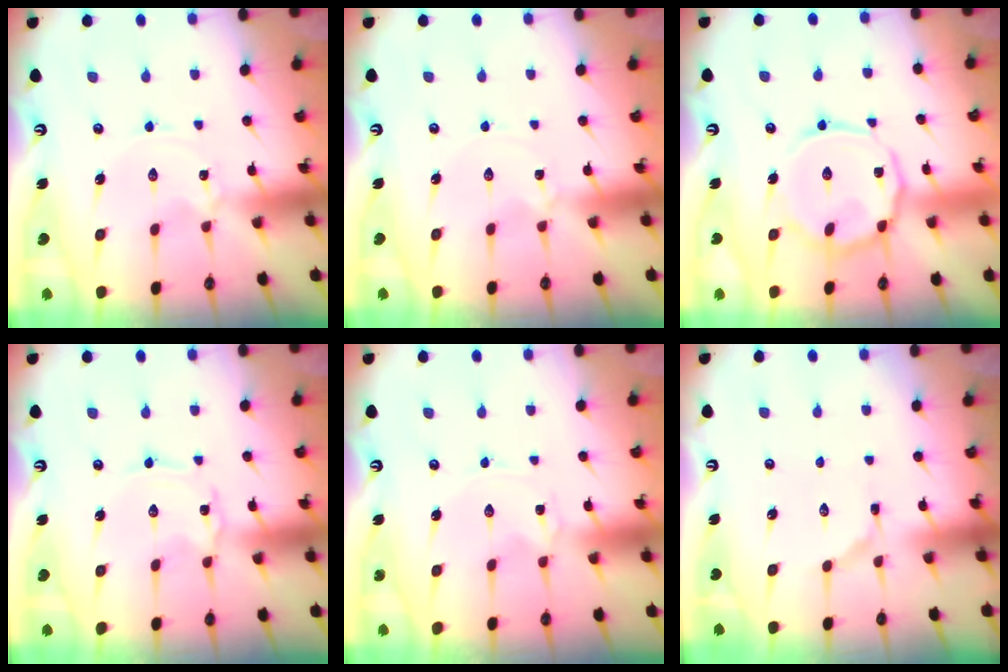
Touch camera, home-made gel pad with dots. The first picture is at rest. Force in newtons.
{"total": 0.0}
{"total": 13.3, "press": 13.3, "slide": 1.2}
{"total": 1.2, "press": 1.2, "slide": 0.1}
{"total": 0.0}
{"total": 3.5, "press": 3.5, "slide": 0.4}